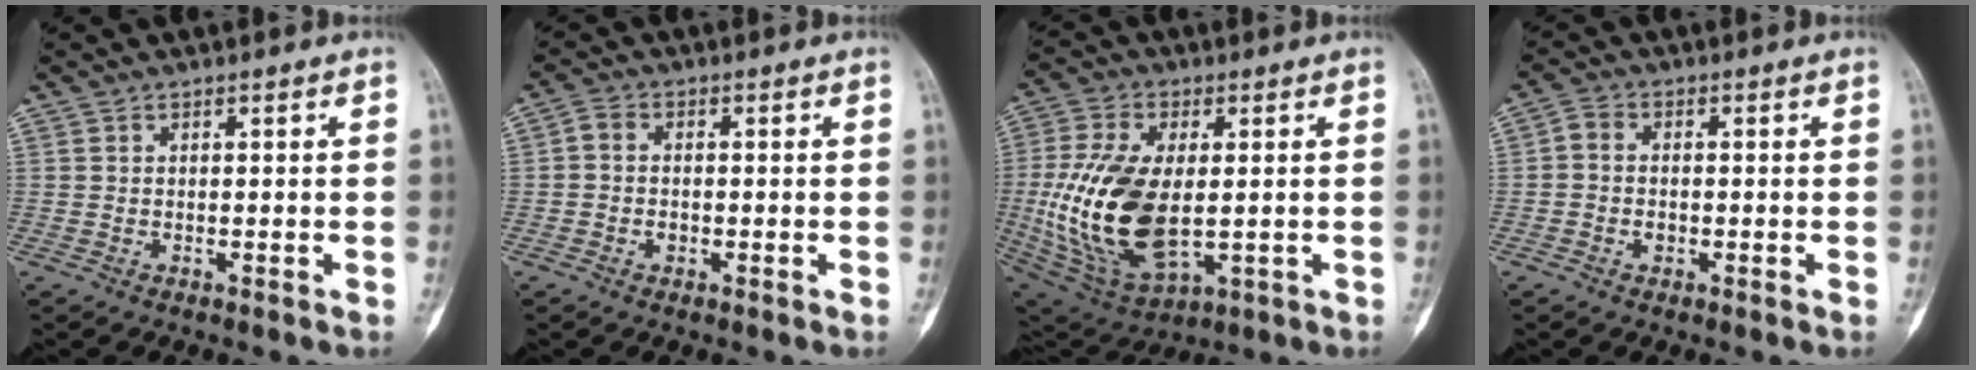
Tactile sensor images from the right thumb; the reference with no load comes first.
{"total": 3.0, "force": [-0.6, 2.3, 1.8], "torque": [-0.030, 0.009, -0.016]}
{"total": 20.3, "force": [-0.6, 10.9, 17.1], "torque": [-0.352, -0.013, 0.008]}
{"total": 3.4, "force": [-0.7, 2.6, 2.1], "torque": [-0.037, 0.011, -0.018]}